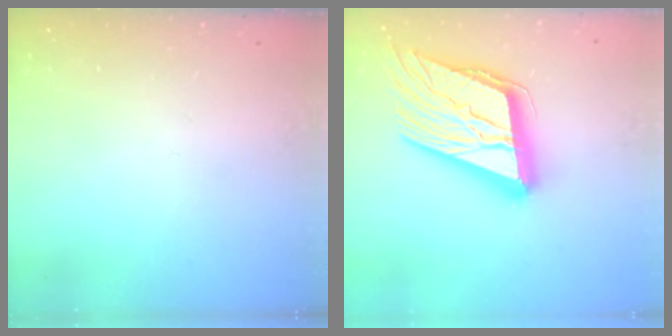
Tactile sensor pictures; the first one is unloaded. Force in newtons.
{"total": 27.8, "press": 27.3, "slide": 5.1}